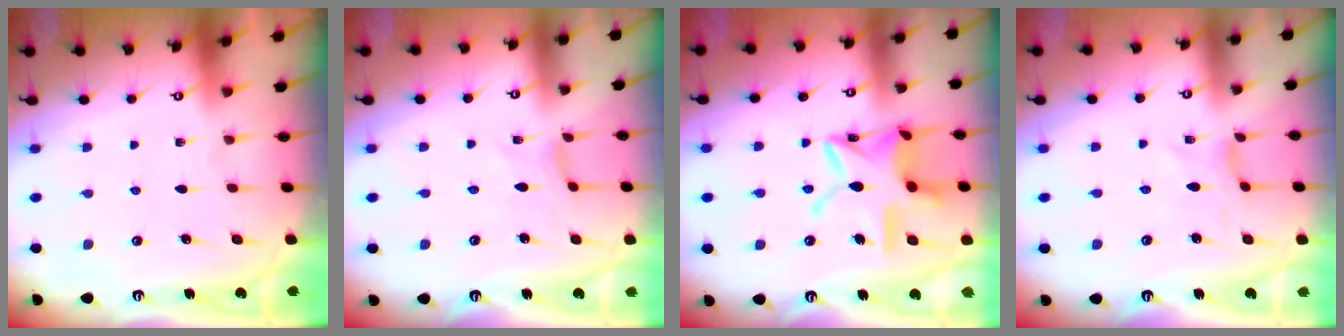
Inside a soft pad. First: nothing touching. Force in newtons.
{"total": 0.0}
{"total": 17.3, "press": 17.2, "slide": 1.4}
{"total": 0.0}